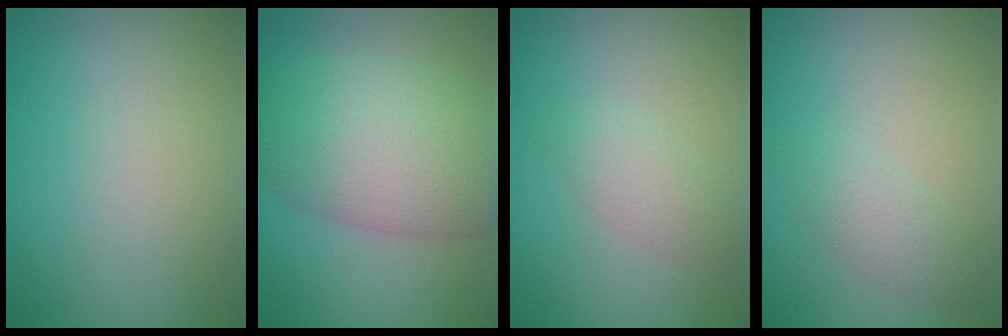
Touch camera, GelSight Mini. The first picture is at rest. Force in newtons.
{"total": 8.9, "press": 8.9, "slide": 0.4}
{"total": 1.8, "press": 1.8, "slide": 0.0}
{"total": 1.8, "press": 1.8, "slide": 0.1}